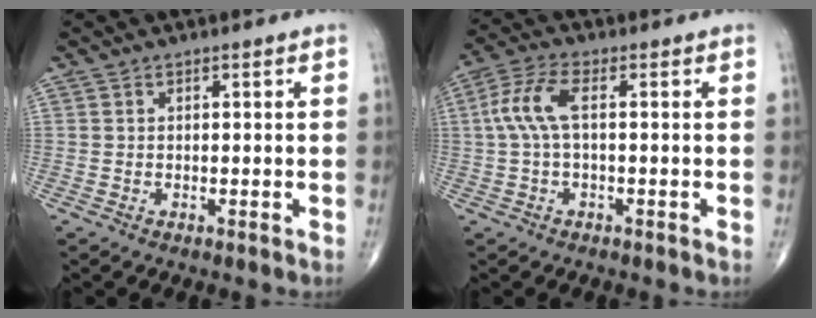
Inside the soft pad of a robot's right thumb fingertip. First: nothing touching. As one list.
[{"total": 6.8, "force": [0.5, 2.6, 6.3], "torque": [-0.156, 0.021, 0.006]}]